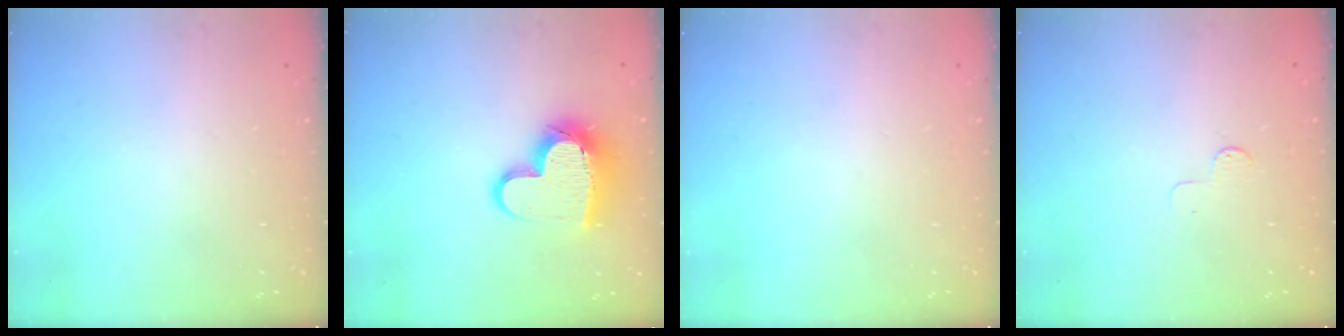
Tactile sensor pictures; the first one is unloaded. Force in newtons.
{"total": 15.0, "press": 14.9, "slide": 1.2}
{"total": 0.0}
{"total": 2.6, "press": 2.6, "slide": 0.3}